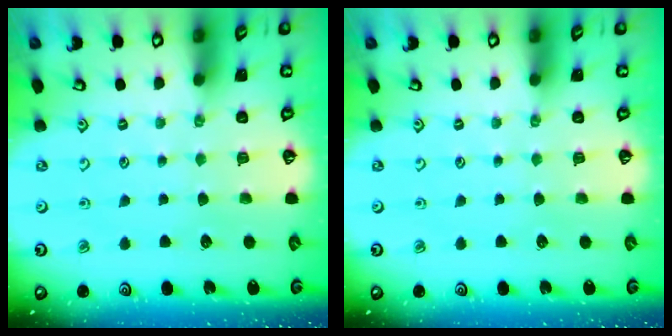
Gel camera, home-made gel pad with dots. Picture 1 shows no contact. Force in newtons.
{"total": 0.0}